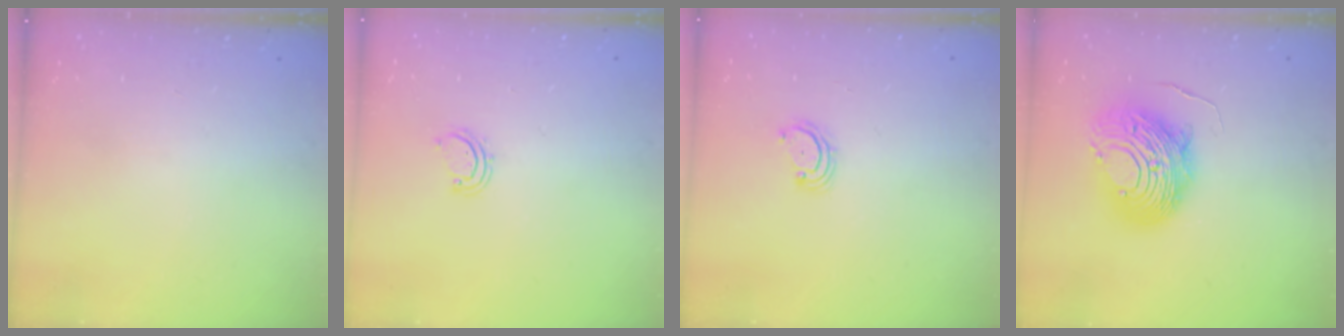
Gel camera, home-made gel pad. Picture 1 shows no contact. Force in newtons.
{"total": 2.9, "press": 2.9, "slide": 0.3}
{"total": 3.1, "press": 3.0, "slide": 0.4}
{"total": 14.9, "press": 14.8, "slide": 1.3}